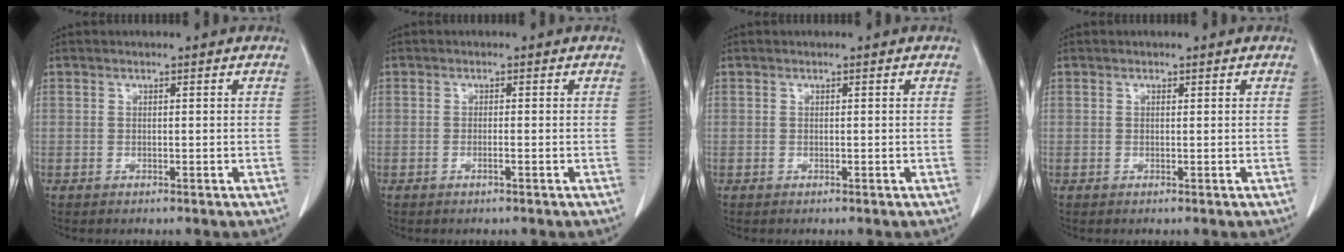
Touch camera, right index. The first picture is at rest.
{"total": 0.8, "force": [-0.4, -0.1, 0.7], "torque": [-0.013, 0.000, -0.006]}
{"total": 0.0}
{"total": 0.0}